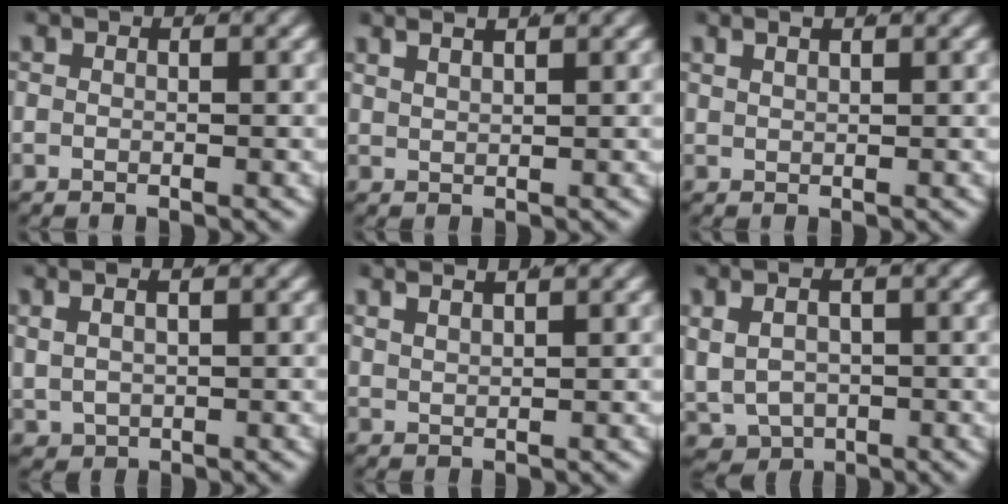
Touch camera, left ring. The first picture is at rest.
{"total": 3.1, "force": [2.8, 0.4, 1.3], "torque": [-0.016, 0.011, 0.049]}
{"total": 1.9, "force": [1.7, 0.0, 0.8], "torque": [-0.011, 0.008, 0.031]}
{"total": 2.6, "force": [1.4, 1.5, 1.6], "torque": [-0.027, 0.005, 0.035]}
{"total": 3.5, "force": [3.1, 0.5, 1.4], "torque": [-0.019, 0.011, 0.054]}
{"total": 7.2, "force": [-0.9, 6.3, 3.2], "torque": [-0.080, -0.037, 0.003]}